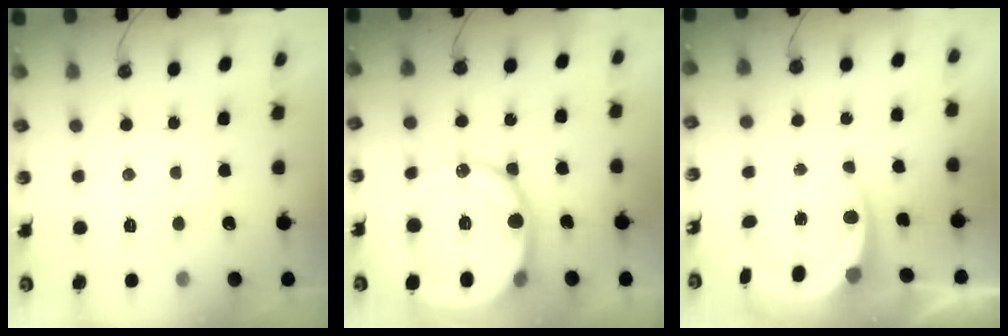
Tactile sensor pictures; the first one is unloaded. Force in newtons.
{"total": 23.7, "press": 23.4, "slide": 3.8}
{"total": 5.9, "press": 5.9, "slide": 0.4}